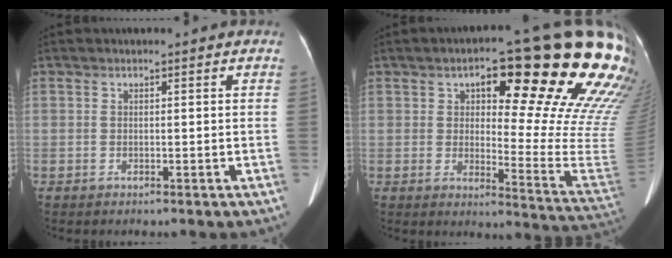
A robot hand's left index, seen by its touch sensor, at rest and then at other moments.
{"total": 24.5, "force": [15.0, 4.8, 18.8], "torque": [-0.184, -0.022, 0.181]}